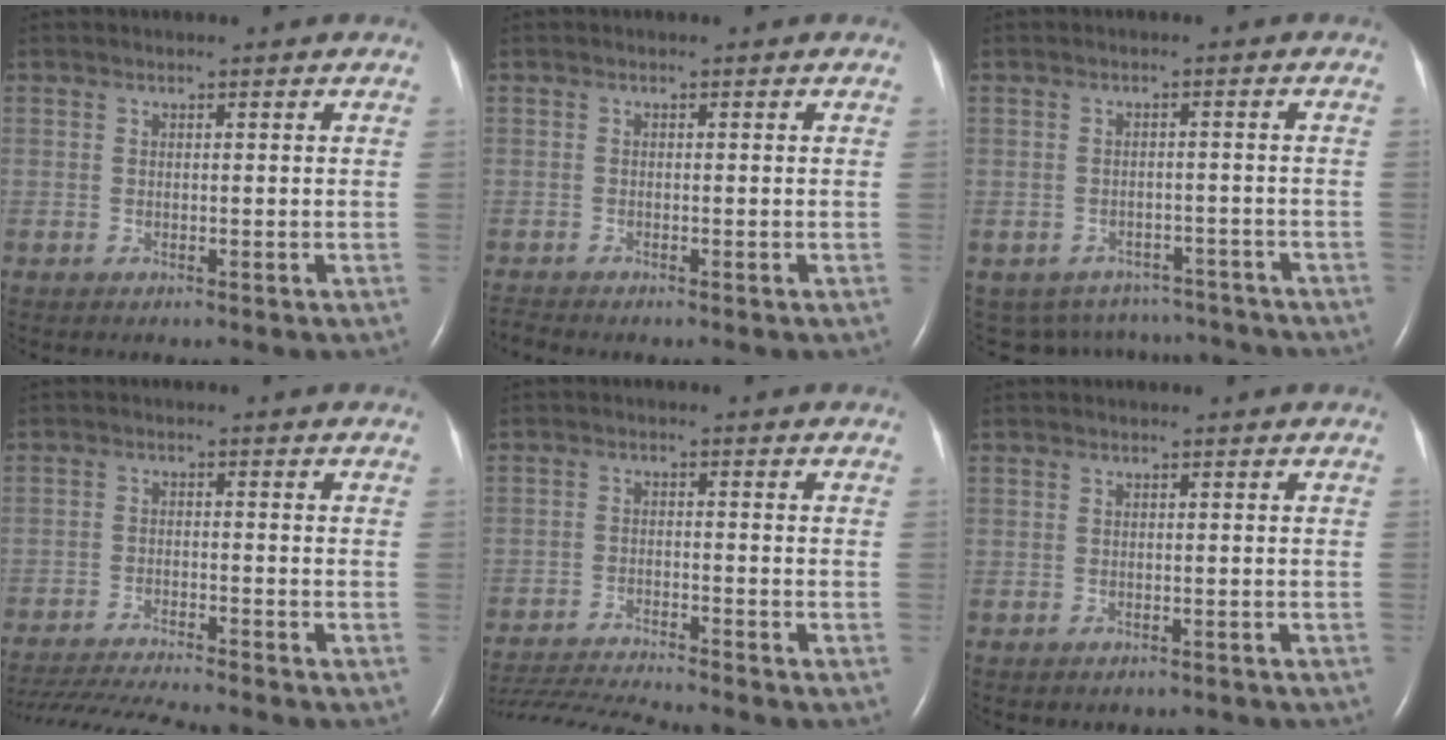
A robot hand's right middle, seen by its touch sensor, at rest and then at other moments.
{"total": 1.1, "force": [-1.1, -0.4, 0.1], "torque": [-0.010, -0.006, -0.022]}
{"total": 10.0, "force": [-9.1, 4.3, 0.6], "torque": [-0.014, 0.022, -0.104]}
{"total": 13.8, "force": [-12.7, 0.2, 5.4], "torque": [-0.092, -0.027, -0.199]}
{"total": 12.3, "force": [-11.6, -0.8, 3.8], "torque": [-0.062, -0.017, -0.191]}
{"total": 1.7, "force": [-1.5, 0.7, 0.3], "torque": [-0.008, -0.002, -0.018]}